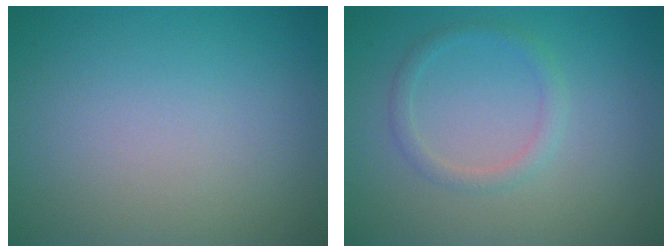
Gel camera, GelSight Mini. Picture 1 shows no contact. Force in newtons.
{"total": 1.6, "press": 1.6, "slide": 0.1}